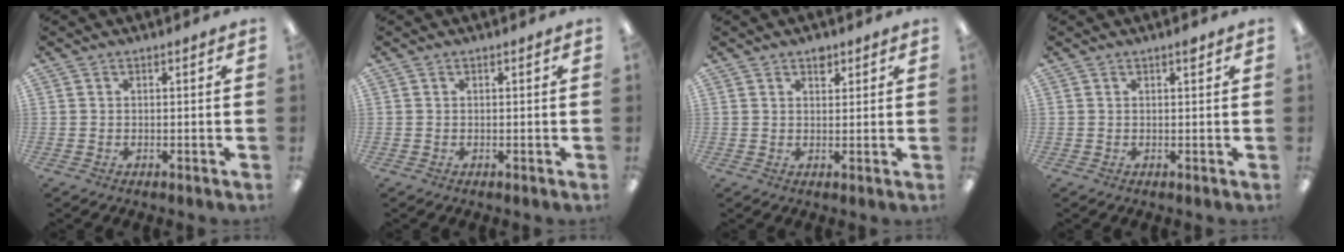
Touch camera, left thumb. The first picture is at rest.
{"total": 0.0}
{"total": 2.7, "force": [1.8, 1.6, 1.2], "torque": [-0.001, -0.008, 0.028]}
{"total": 1.0, "force": [0.7, 0.2, 0.7], "torque": [-0.007, -0.002, 0.010]}